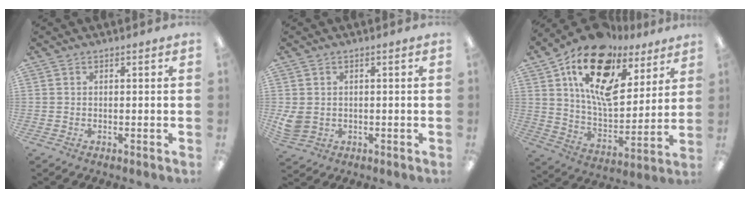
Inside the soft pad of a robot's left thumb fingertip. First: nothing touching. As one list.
[{"total": 4.0, "force": [0.2, 3.5, 2.0], "torque": [-0.053, -0.002, 0.007]}, {"total": 19.3, "force": [11.5, 9.9, 12.0], "torque": [-0.213, -0.071, 0.200]}]